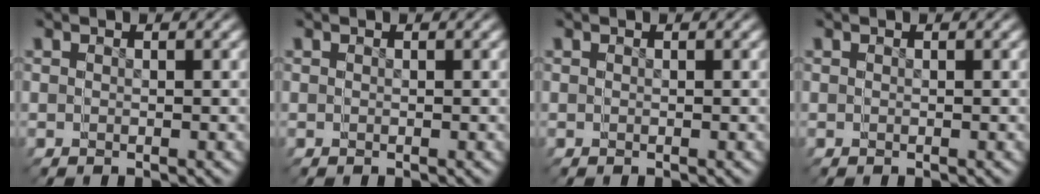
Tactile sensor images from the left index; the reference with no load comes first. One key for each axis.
{"total": 0.0}
{"total": 0.0}
{"total": 0.0}